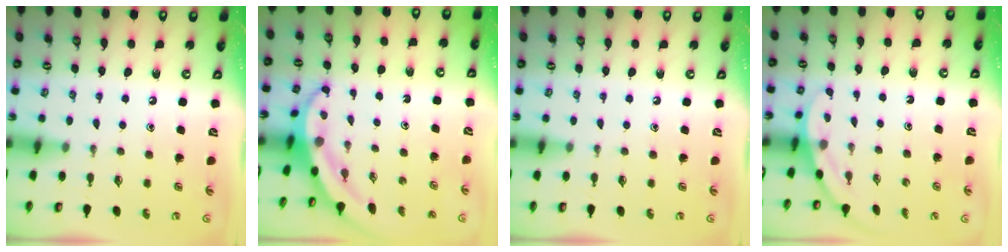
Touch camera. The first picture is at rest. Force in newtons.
{"total": 3.9, "press": 3.9, "slide": 0.4}
{"total": 0.0}
{"total": 2.8, "press": 2.8, "slide": 0.1}